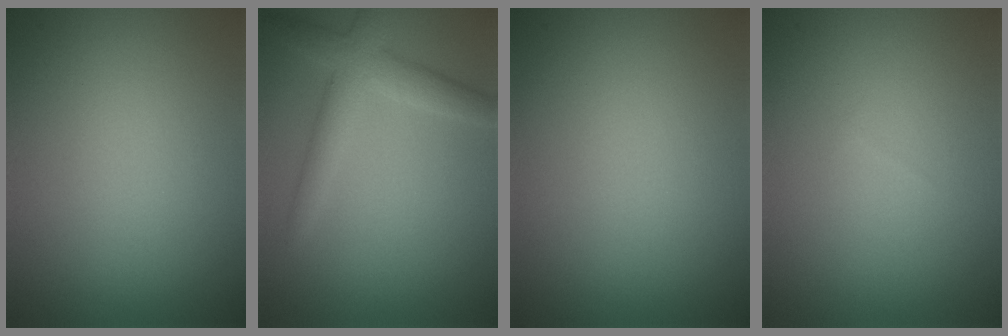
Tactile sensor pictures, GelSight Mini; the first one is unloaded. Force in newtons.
{"total": 3.6, "press": 3.6, "slide": 0.2}
{"total": 0.0}
{"total": 0.0}